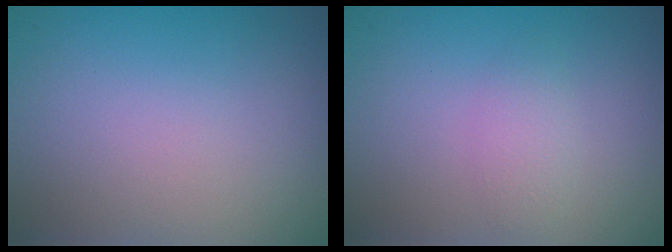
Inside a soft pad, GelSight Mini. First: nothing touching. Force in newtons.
{"total": 1.6, "press": 1.6, "slide": 0.1}